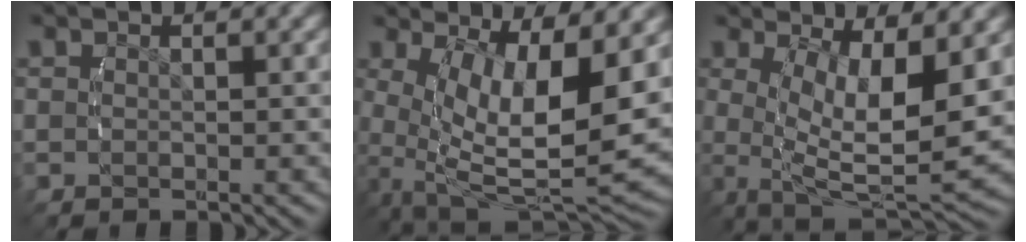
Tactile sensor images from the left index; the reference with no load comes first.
{"total": 12.2, "force": [-0.9, 6.5, 10.2], "torque": [-0.196, -0.050, 0.003]}
{"total": 9.7, "force": [-1.0, 4.9, 8.4], "torque": [-0.160, -0.045, 0.000]}